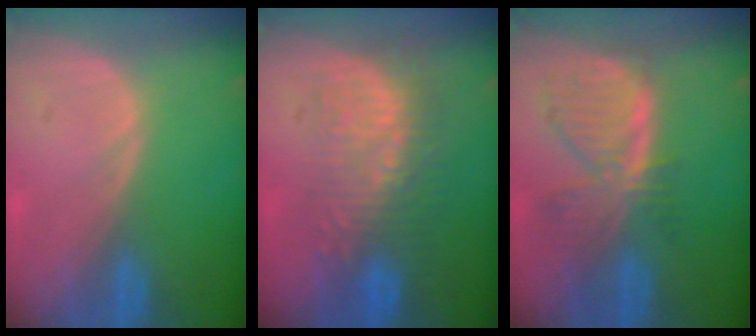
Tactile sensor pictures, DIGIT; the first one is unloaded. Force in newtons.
{"total": 9.1, "press": 8.7, "slide": 2.6}
{"total": 8.0, "press": 7.1, "slide": 3.9}